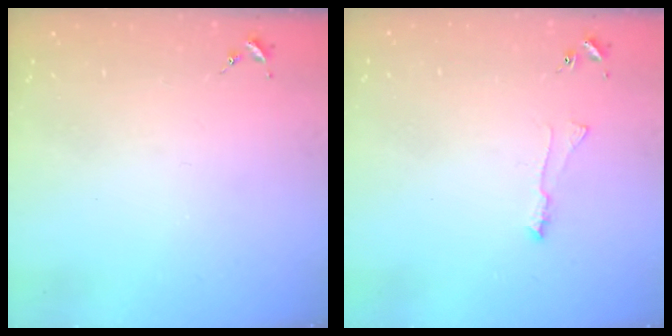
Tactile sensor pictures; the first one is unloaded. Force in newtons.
{"total": 4.2, "press": 4.2, "slide": 0.6}